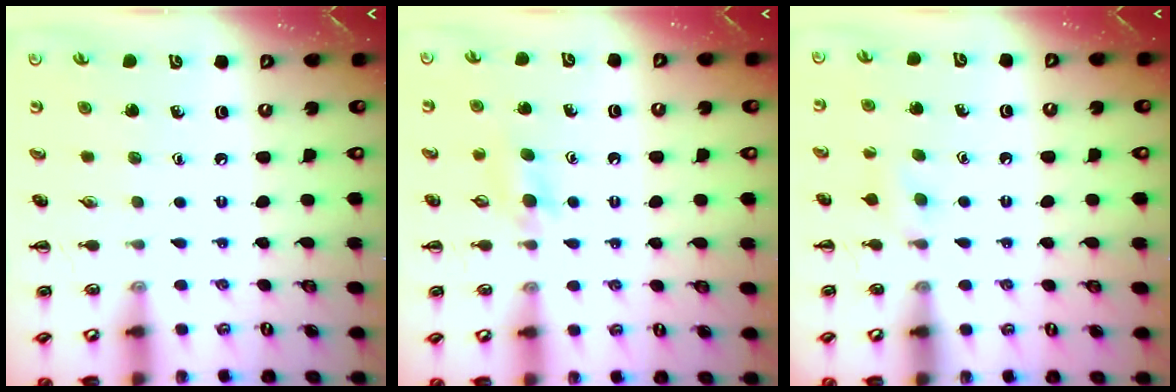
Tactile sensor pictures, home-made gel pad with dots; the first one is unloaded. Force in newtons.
{"total": 3.8, "press": 3.6, "slide": 1.3}
{"total": 5.9, "press": 5.7, "slide": 1.6}